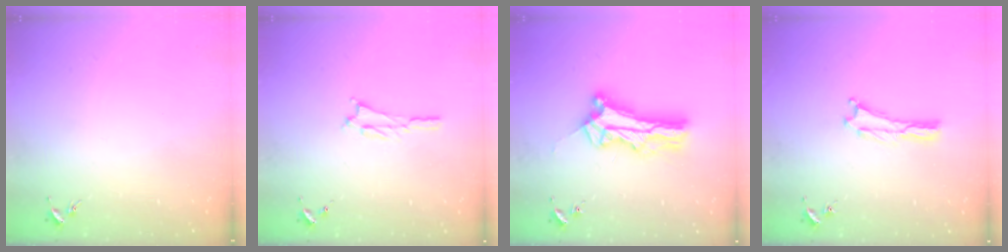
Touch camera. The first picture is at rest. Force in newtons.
{"total": 1.1, "press": 1.1, "slide": 0.2}
{"total": 9.8, "press": 9.8, "slide": 0.8}
{"total": 0.0}